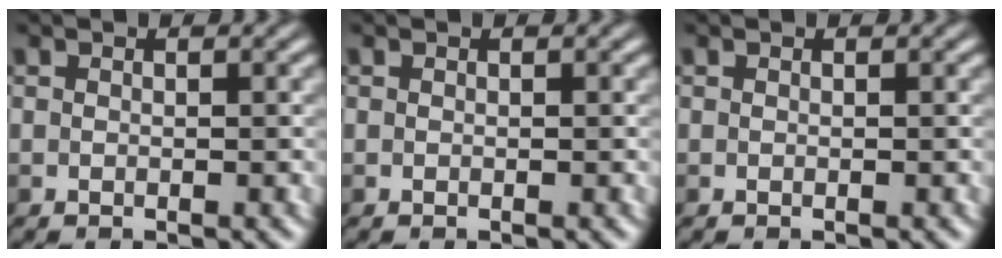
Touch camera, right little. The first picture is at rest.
{"total": 0.0}
{"total": 0.0}